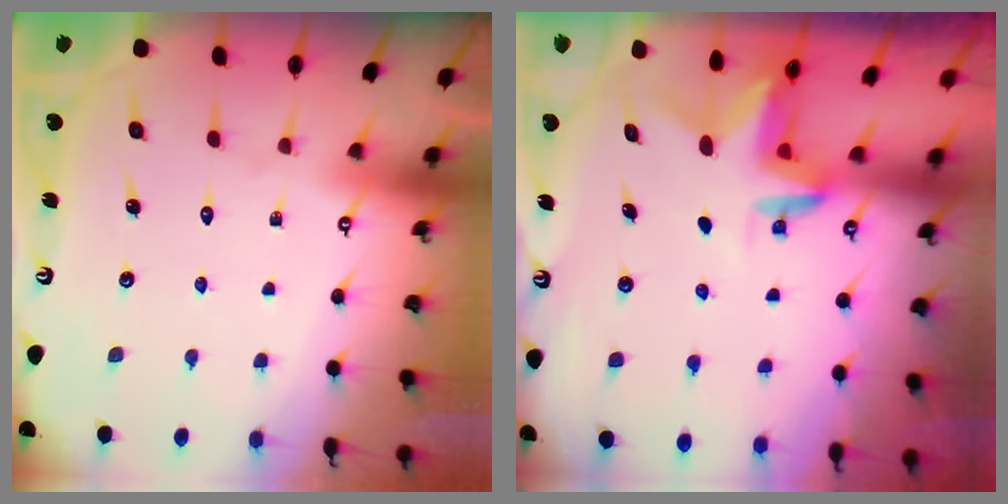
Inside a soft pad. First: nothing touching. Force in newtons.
{"total": 3.0, "press": 3.0, "slide": 0.2}